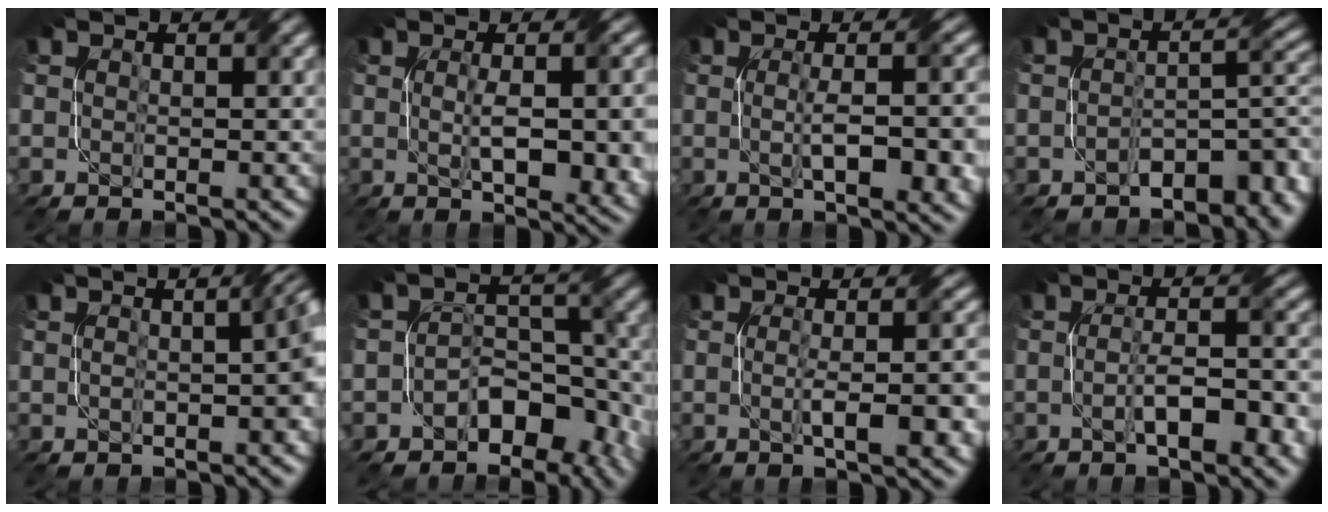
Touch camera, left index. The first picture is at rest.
{"total": 8.3, "force": [-0.6, 2.8, 7.8], "torque": [-0.104, -0.003, -0.002]}
{"total": 7.5, "force": [-1.0, 2.2, 7.1], "torque": [-0.089, -0.004, -0.008]}
{"total": 5.1, "force": [-3.4, 2.3, 3.0], "torque": [-0.029, 0.000, -0.057]}
{"total": 3.5, "force": [-0.2, 0.8, 3.4], "torque": [-0.047, 0.010, -0.004]}
{"total": 5.6, "force": [-3.1, 3.5, 3.1], "torque": [-0.028, 0.002, -0.053]}
{"total": 5.8, "force": [-0.8, 1.5, 5.5], "torque": [-0.068, 0.002, -0.010]}
{"total": 5.2, "force": [-1.7, 1.1, 4.8], "torque": [-0.083, 0.004, -0.028]}